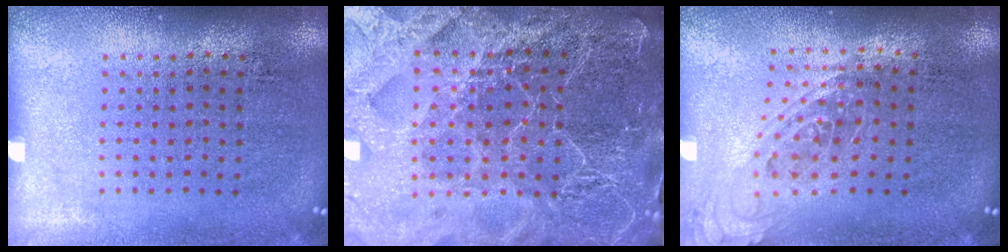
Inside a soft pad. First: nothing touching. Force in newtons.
{"total": 6.2, "press": 5.3, "slide": 3.1}
{"total": 0.8, "press": 0.7, "slide": 0.3}